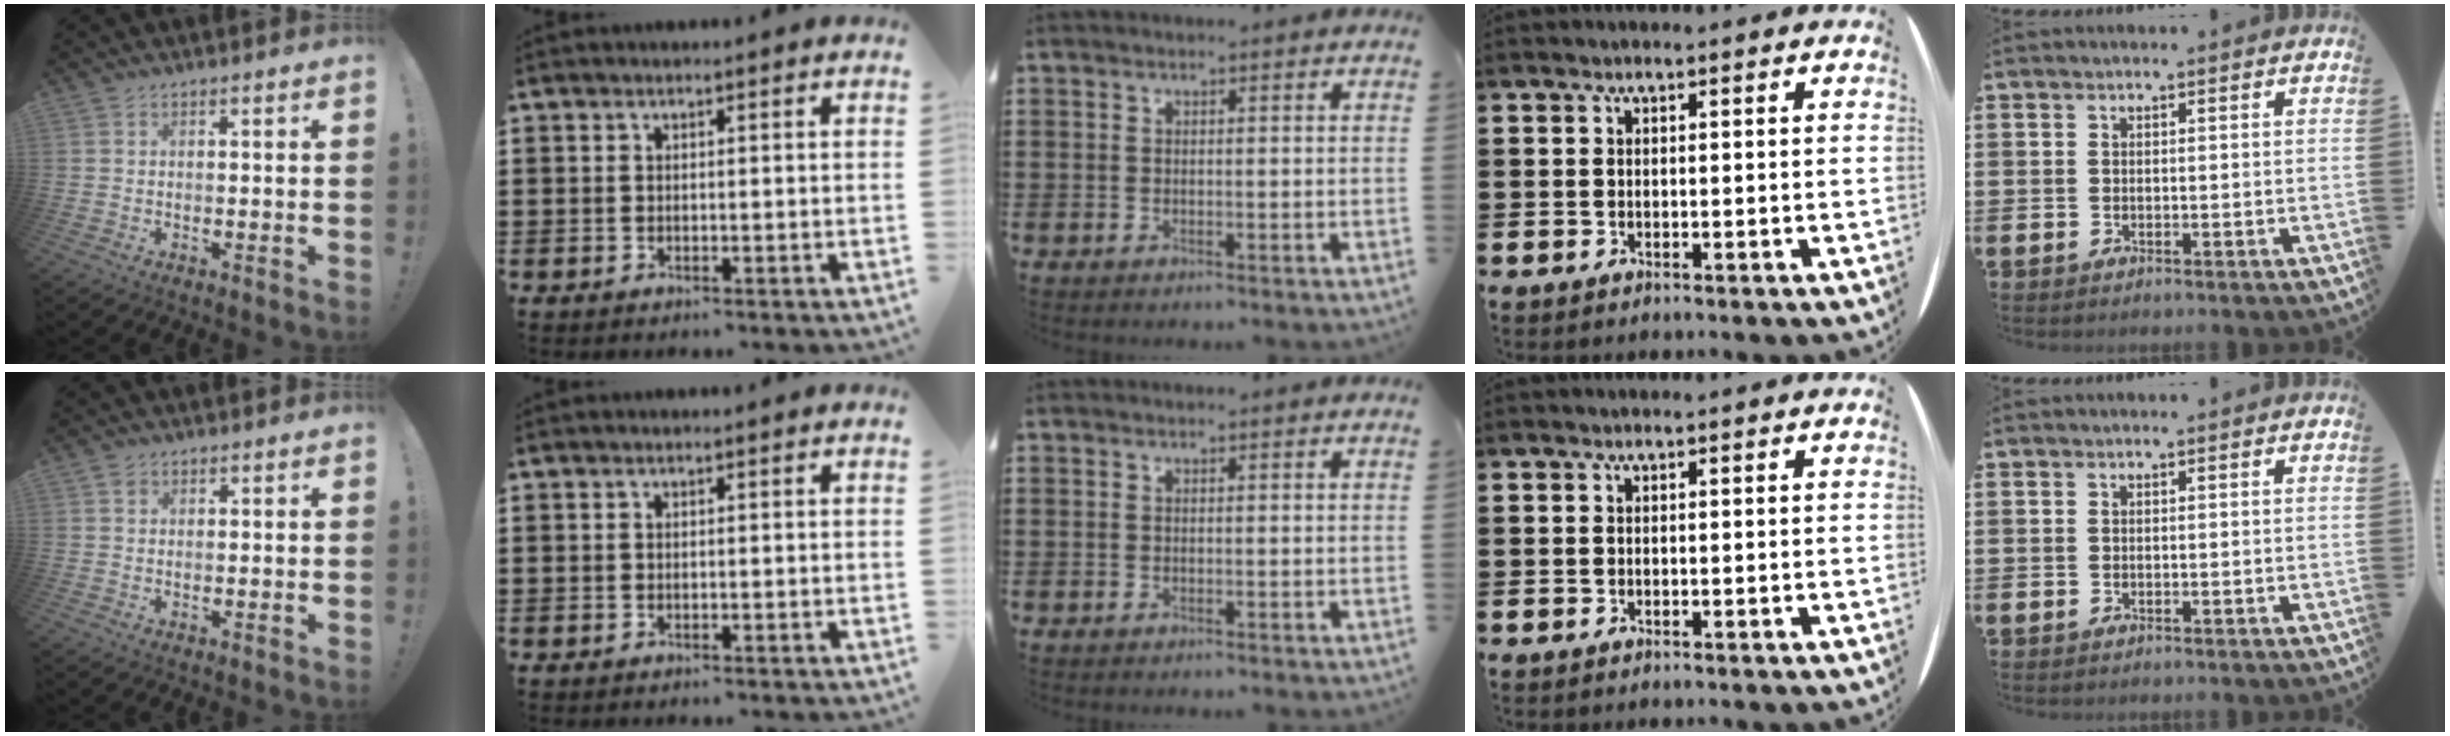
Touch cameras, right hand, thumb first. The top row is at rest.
{"thumb": {"total": 1.0, "force": [0.6, 0.7, 0.2], "torque": [0.001, -0.001, 0.012]}}